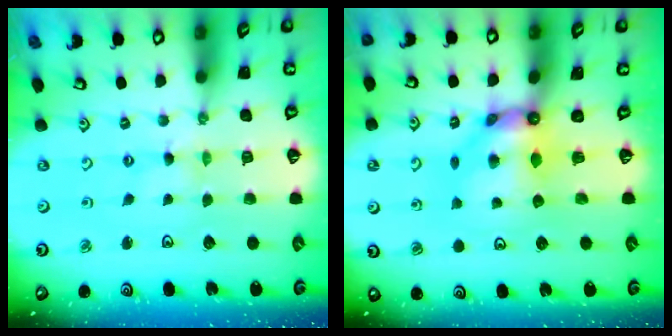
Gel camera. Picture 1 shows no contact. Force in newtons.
{"total": 8.8, "press": 8.7, "slide": 0.6}